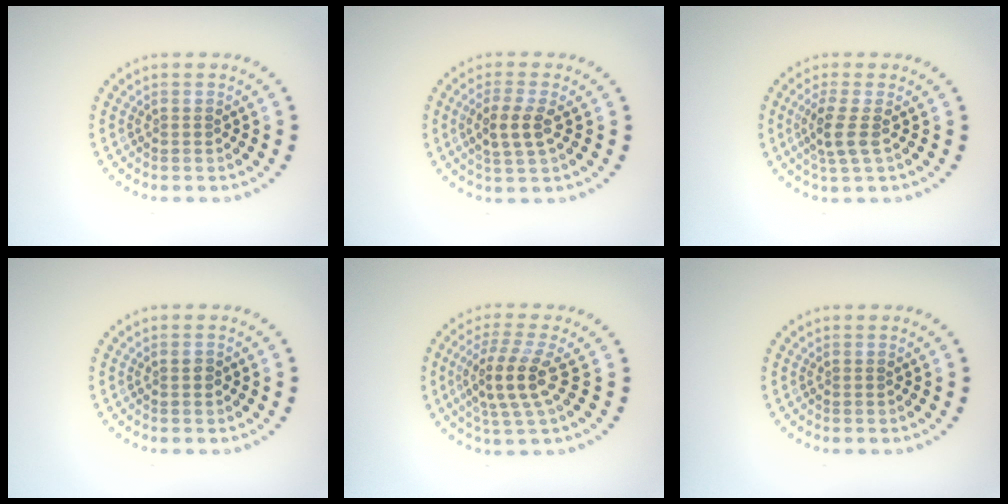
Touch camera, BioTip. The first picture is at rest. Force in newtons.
{"total": 2.7, "press": 2.6, "slide": 0.9}
{"total": 2.6, "press": 2.0, "slide": 1.6}
{"total": 0.7, "press": 0.7, "slide": 0.1}
{"total": 4.2, "press": 3.5, "slide": 2.3}
{"total": 0.0}